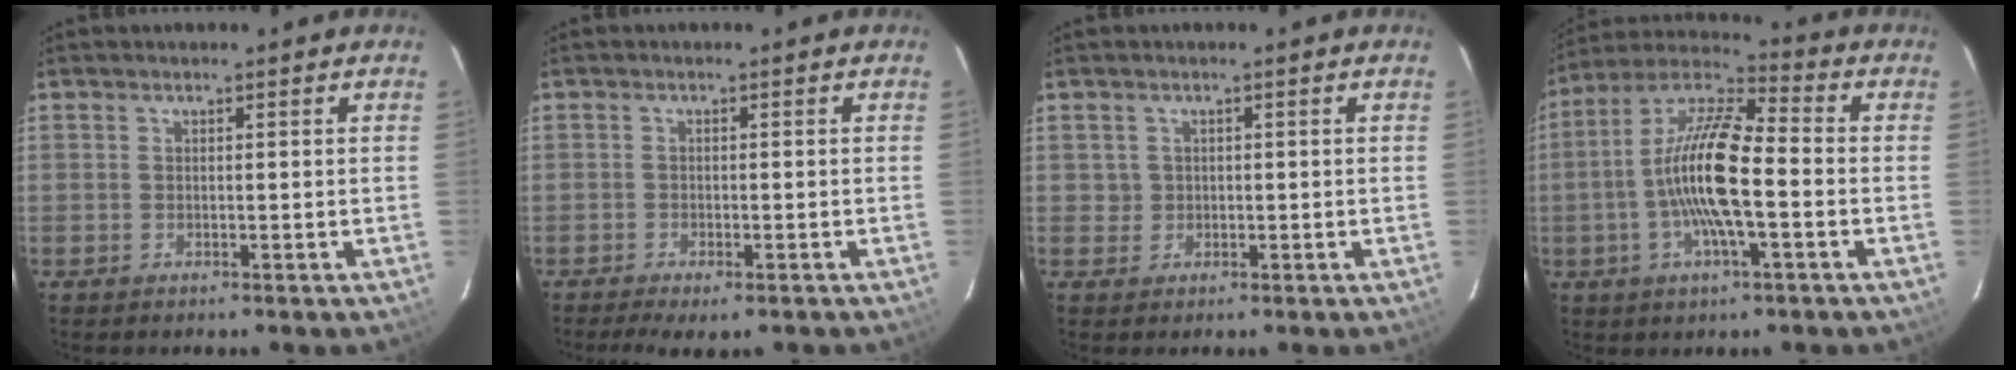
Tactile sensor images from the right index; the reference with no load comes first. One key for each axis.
{"total": 6.8, "fx": -4.9, "fy": 2.3, "fz": 4.1, "tx": -0.094, "ty": -0.022, "tz": -0.076}
{"total": 1.8, "fx": 0.1, "fy": 1.8, "fz": 0.2, "tx": 0.003, "ty": 0.004, "tz": 0.006}
{"total": 15.5, "fx": -2.9, "fy": 4.0, "fz": 14.6, "tx": -0.283, "ty": 0.005, "tz": -0.064}